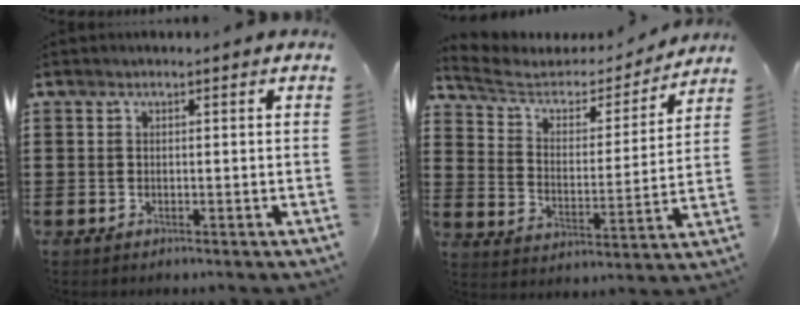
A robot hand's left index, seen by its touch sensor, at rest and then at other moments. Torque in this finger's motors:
{"motor_torque": [2.14, 0.00, 1.05, 0.21]}